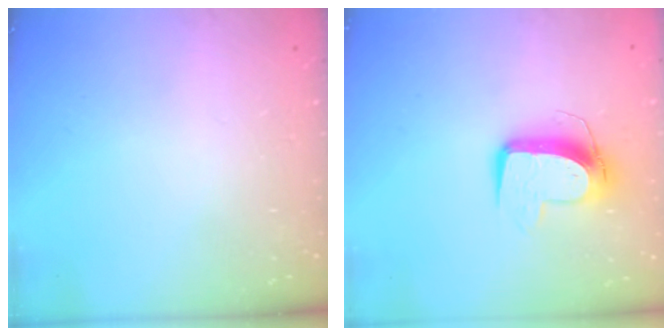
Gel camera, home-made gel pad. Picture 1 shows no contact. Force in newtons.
{"total": 10.8, "press": 10.8, "slide": 0.7}